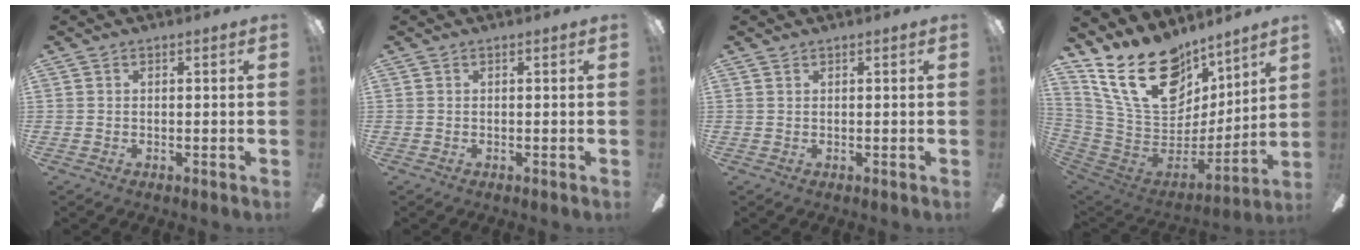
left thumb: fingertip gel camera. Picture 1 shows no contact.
{"total": 0.0}
{"total": 0.5, "force": [0.4, 0.2, 0.2], "torque": [-0.004, 0.002, 0.008]}
{"total": 25.1, "force": [16.1, 13.8, 13.4], "torque": [-0.242, -0.105, 0.298]}